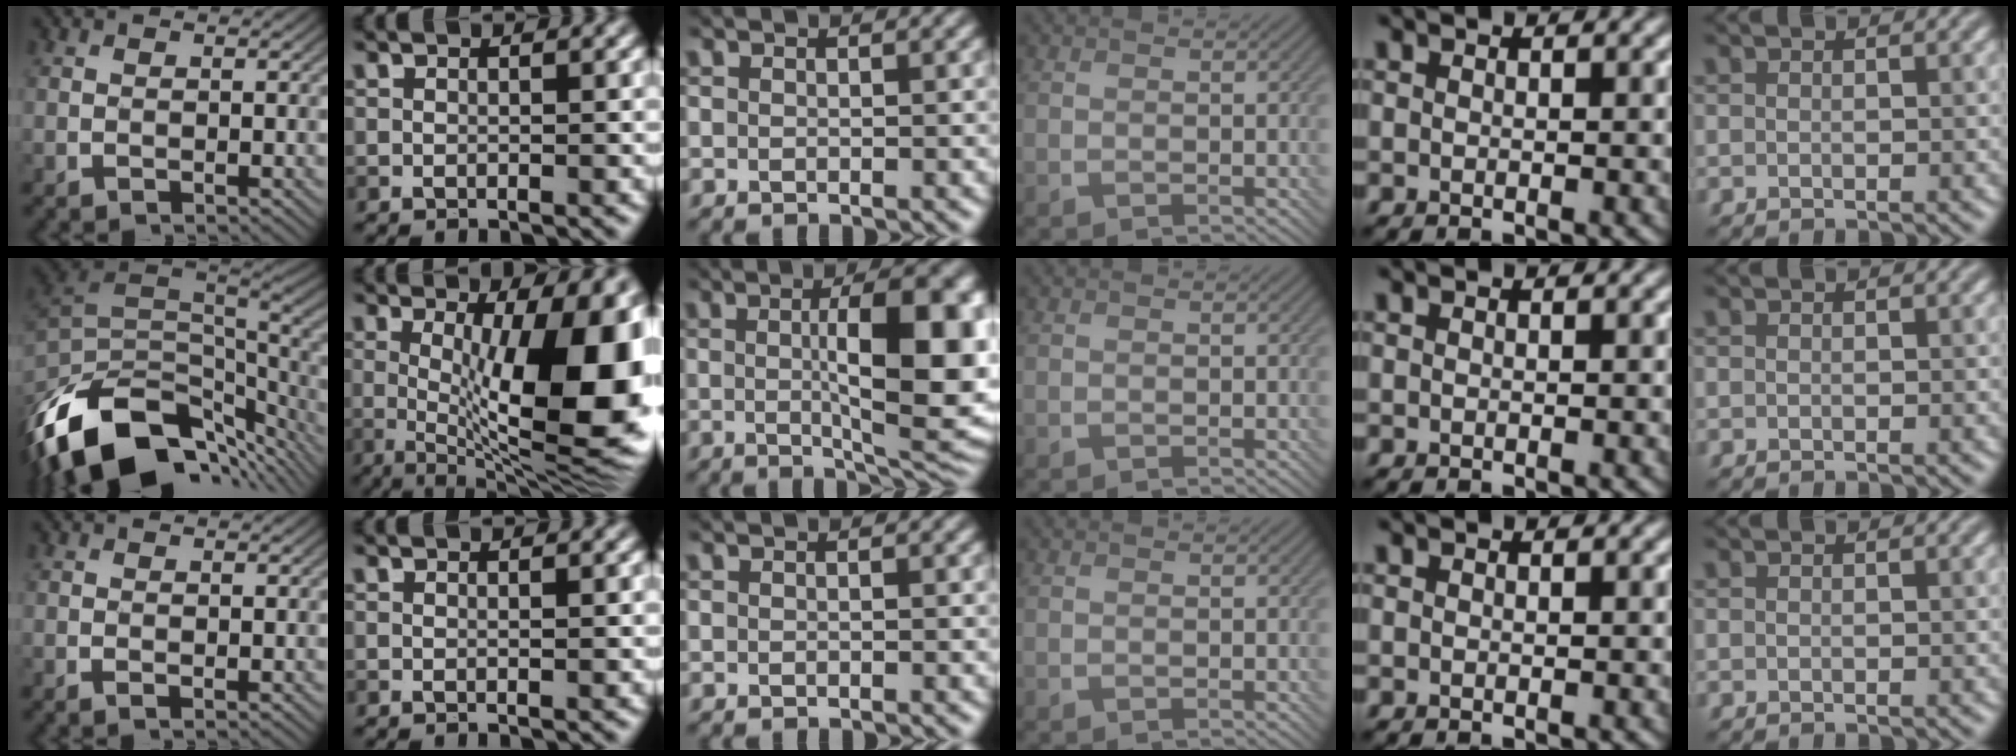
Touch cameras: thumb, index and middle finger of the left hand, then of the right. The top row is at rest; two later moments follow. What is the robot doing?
{"motion": "insert", "object": "bottle cap"}